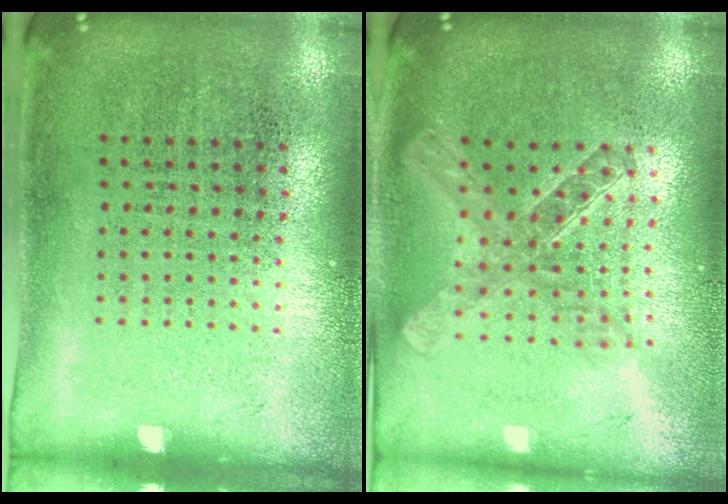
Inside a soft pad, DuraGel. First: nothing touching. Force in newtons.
{"total": 2.1, "press": 1.7, "slide": 1.2}